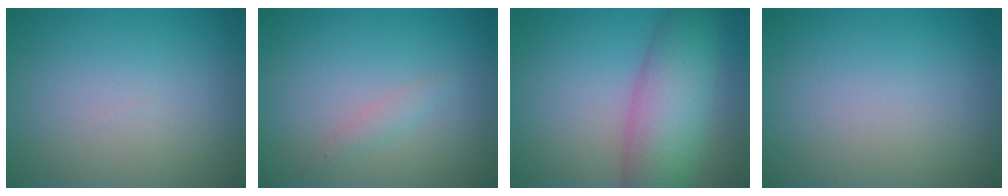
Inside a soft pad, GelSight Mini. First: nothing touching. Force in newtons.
{"total": 1.1, "press": 1.1, "slide": 0.1}
{"total": 7.7, "press": 7.7, "slide": 0.1}
{"total": 0.0}